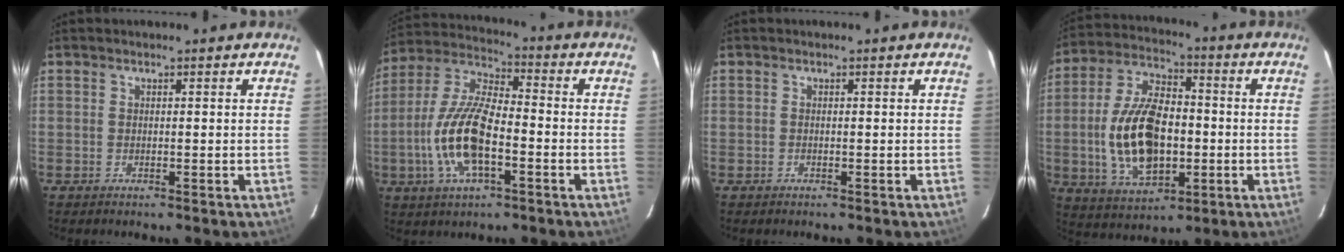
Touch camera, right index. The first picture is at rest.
{"total": 14.8, "force": [-4.2, 5.7, 13.0], "torque": [-0.275, -0.001, -0.085]}
{"total": 0.0}
{"total": 17.3, "force": [-2.4, 9.7, 14.1], "torque": [-0.285, 0.008, -0.031]}